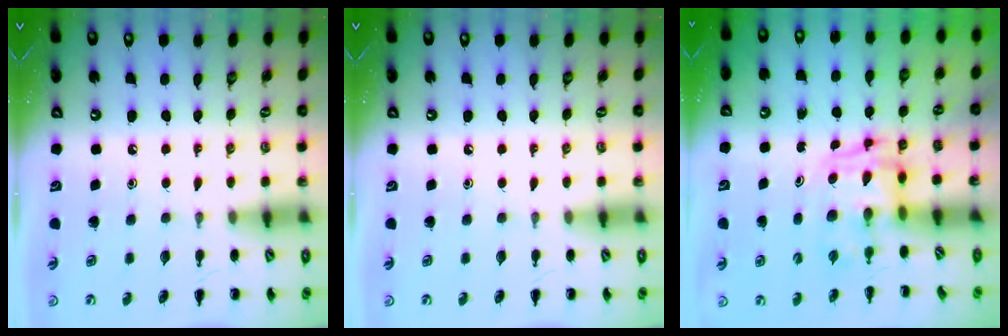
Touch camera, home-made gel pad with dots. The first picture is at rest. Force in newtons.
{"total": 0.0}
{"total": 3.3, "press": 3.2, "slide": 0.6}